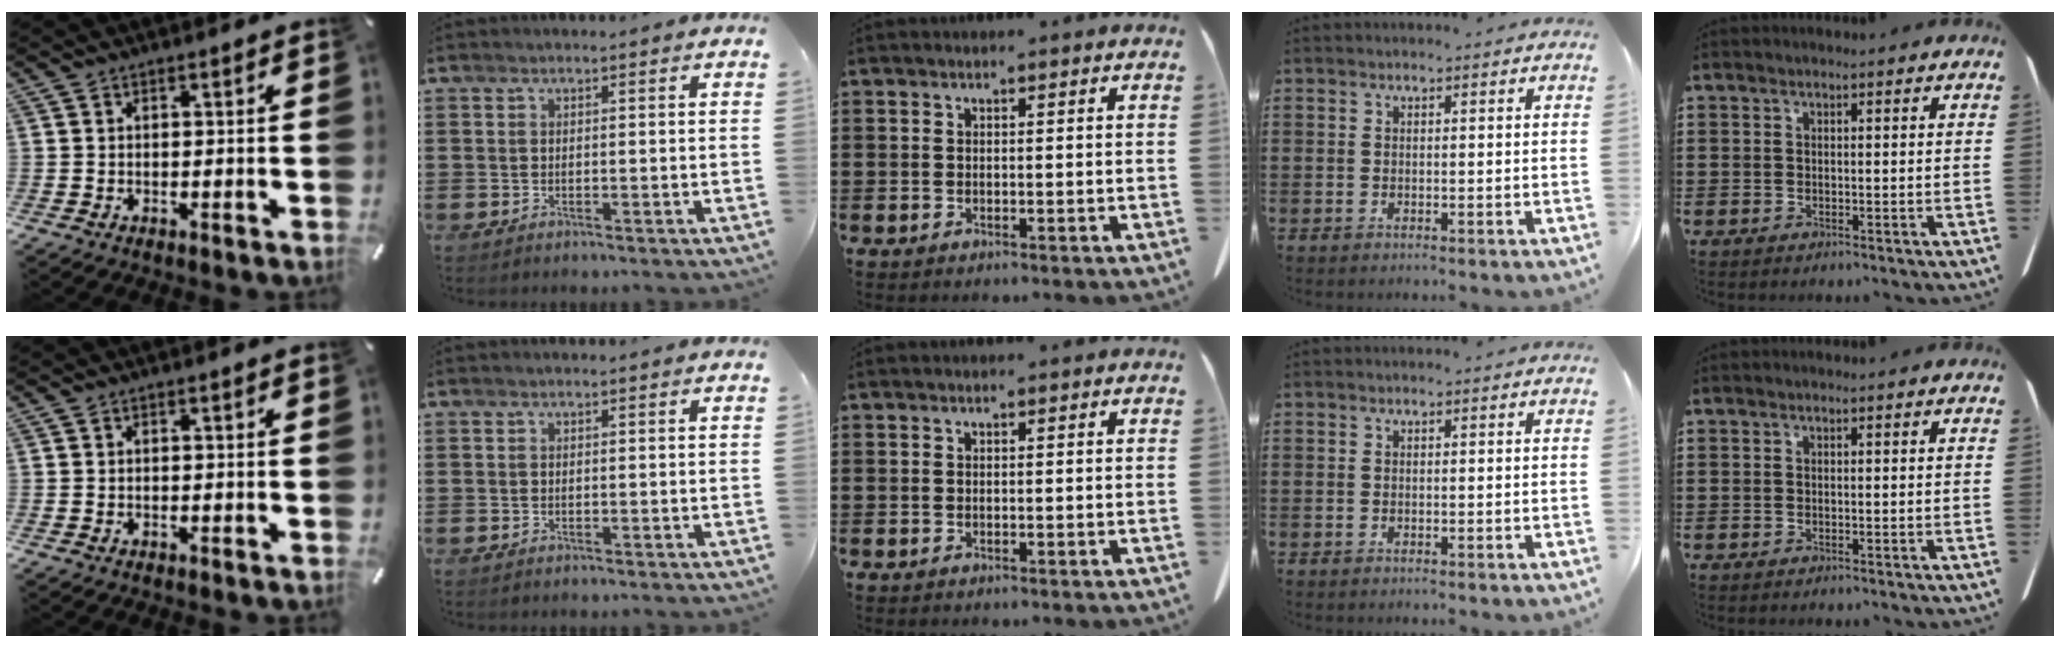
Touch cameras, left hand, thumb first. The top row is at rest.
{}